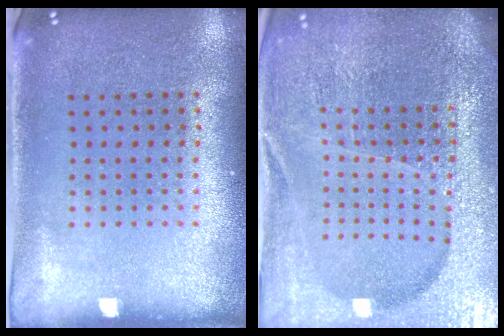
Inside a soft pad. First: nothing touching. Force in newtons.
{"total": 5.8, "press": 5.1, "slide": 2.7}